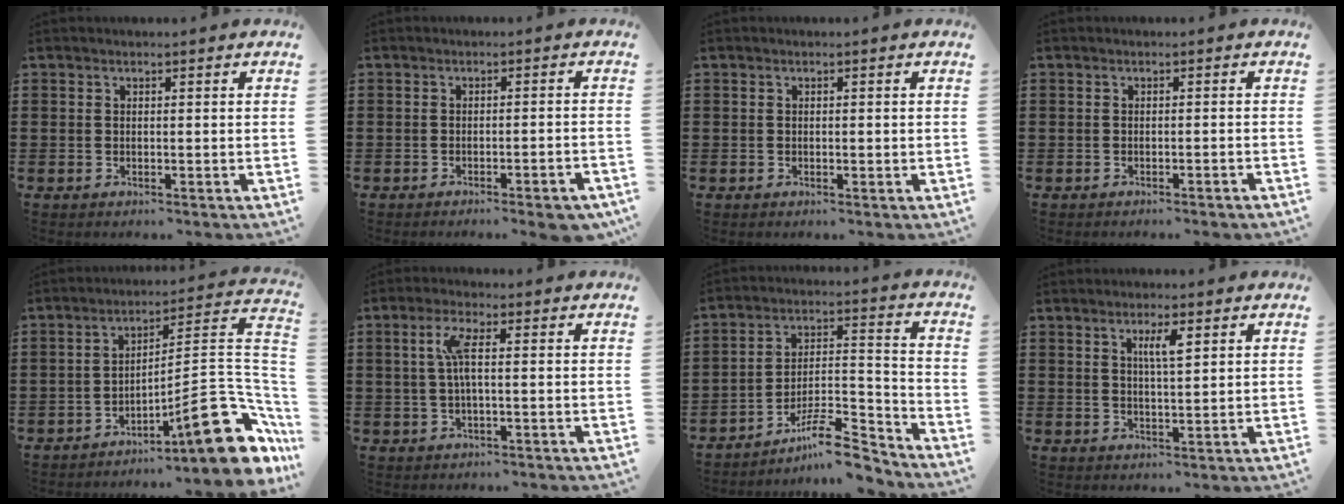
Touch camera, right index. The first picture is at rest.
{"total": 2.5, "force": [-2.1, 0.0, 1.5], "torque": [-0.024, -0.001, -0.038]}
{"total": 0.0}
{"total": 0.8, "force": [-0.8, 0.0, 0.1], "torque": [-0.004, 0.000, -0.016]}
{"total": 15.9, "force": [-7.5, 3.9, 13.5], "torque": [-0.180, 0.008, -0.121]}
{"total": 4.3, "force": [0.4, 0.6, 4.2], "torque": [-0.096, -0.003, -0.001]}
{"total": 11.2, "force": [-8.9, 2.7, 6.2], "torque": [-0.091, 0.037, -0.164]}
{"total": 3.4, "force": [1.4, 0.6, 3.0], "torque": [-0.064, 0.004, 0.021]}